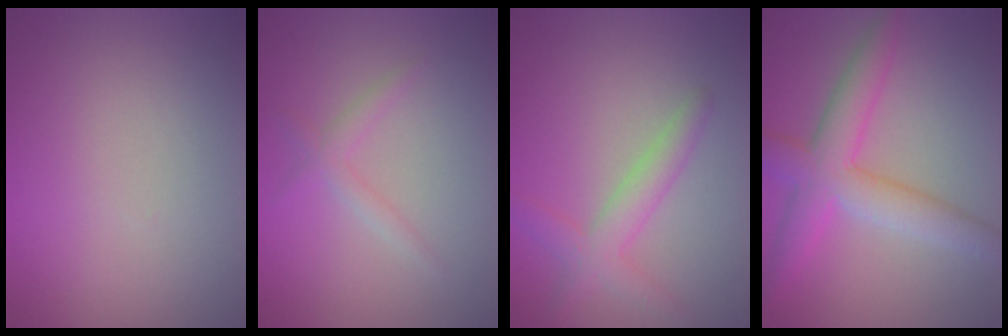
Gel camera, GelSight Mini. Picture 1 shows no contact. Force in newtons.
{"total": 1.4, "press": 1.4, "slide": 0.0}
{"total": 2.9, "press": 2.9, "slide": 0.1}
{"total": 5.7, "press": 5.7, "slide": 0.2}